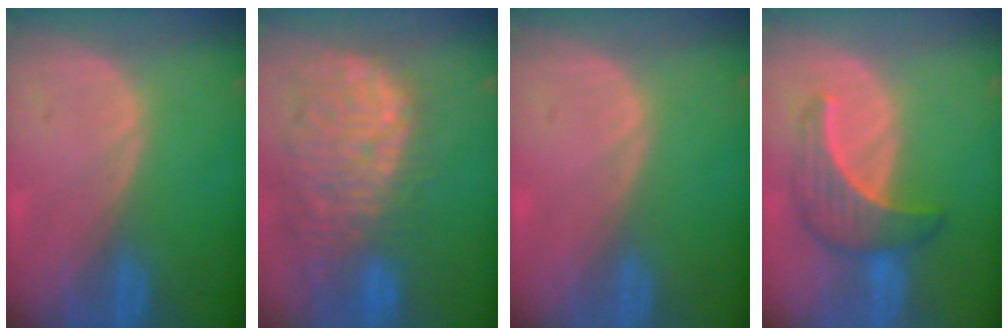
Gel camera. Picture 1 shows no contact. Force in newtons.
{"total": 13.5, "press": 11.4, "slide": 7.3}
{"total": 0.0}
{"total": 6.6, "press": 6.5, "slide": 0.9}